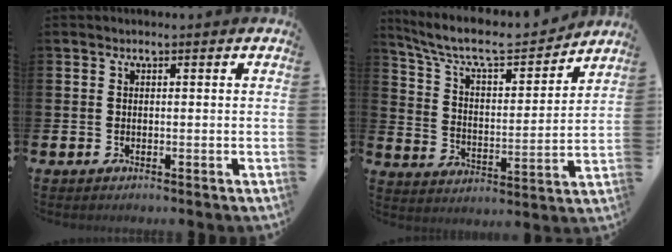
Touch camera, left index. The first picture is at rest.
{"total": 8.7, "force": [7.8, 2.3, 3.2], "torque": [-0.092, -0.053, 0.131]}